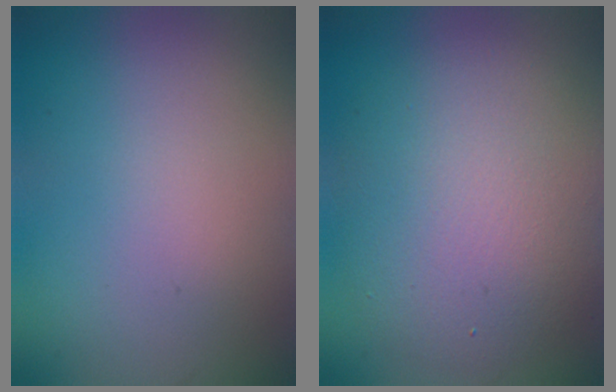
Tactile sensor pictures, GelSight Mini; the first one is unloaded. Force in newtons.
{"total": 7.4, "press": 7.4, "slide": 0.8}